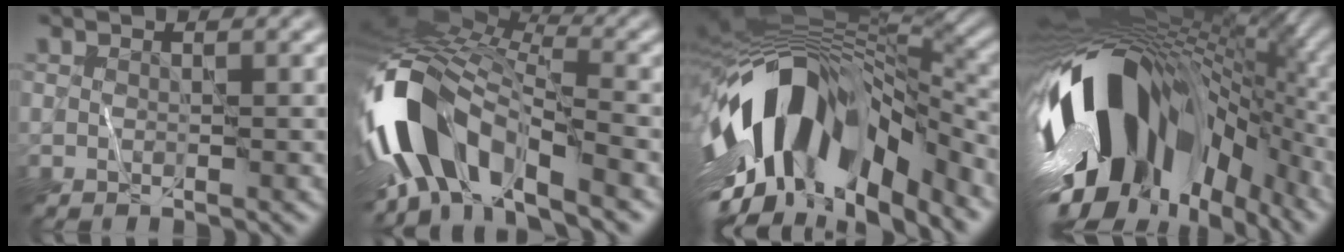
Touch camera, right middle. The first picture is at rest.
{"total": 12.0, "force": [-5.1, 5.7, 9.2], "torque": [-0.174, 0.003, -0.102]}
{"total": 14.8, "force": [-6.6, 7.4, 10.9], "torque": [-0.203, 0.015, -0.108]}
{"total": 16.6, "force": [-3.8, 9.4, 13.2], "torque": [-0.222, -0.016, -0.068]}